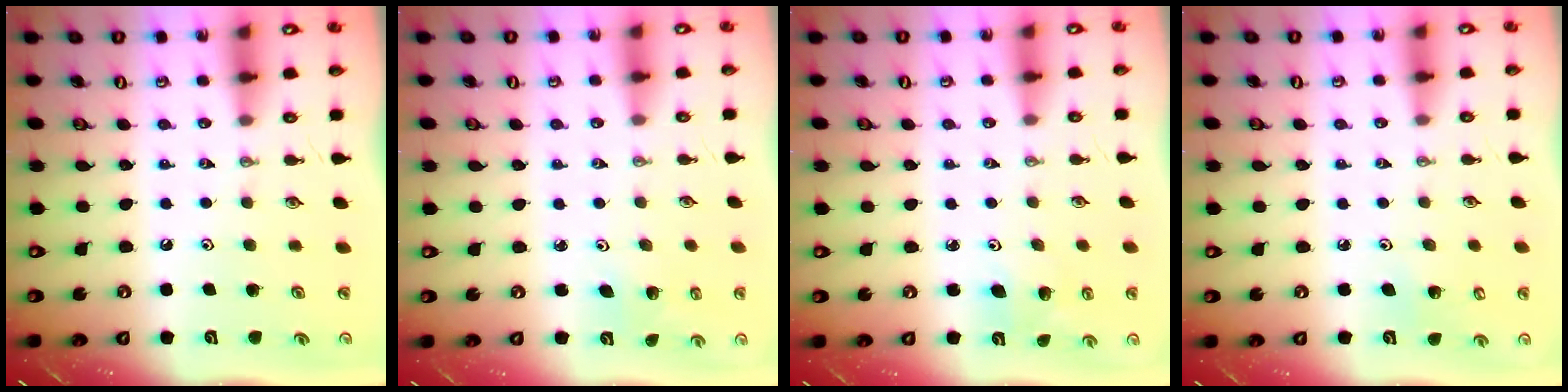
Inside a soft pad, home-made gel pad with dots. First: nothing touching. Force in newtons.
{"total": 1.9, "press": 1.9, "slide": 0.1}
{"total": 5.4, "press": 5.2, "slide": 1.4}
{"total": 4.7, "press": 4.4, "slide": 1.7}